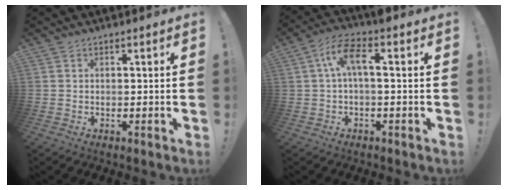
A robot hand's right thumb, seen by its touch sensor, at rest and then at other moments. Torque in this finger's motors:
{"motor_torque": [0.65, 0.83, 0.87, -0.32, 0.15]}